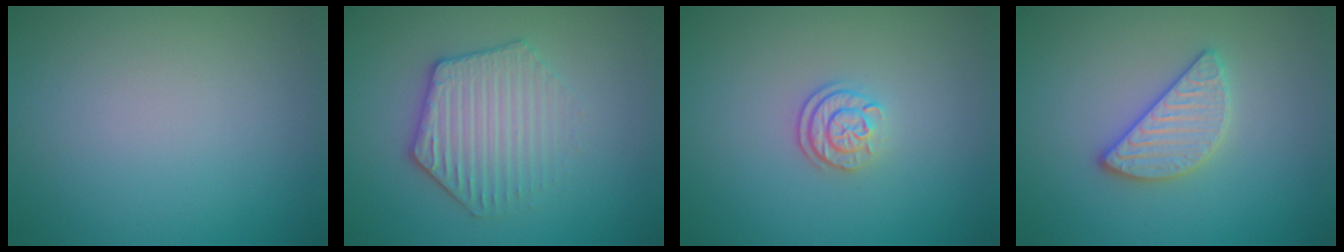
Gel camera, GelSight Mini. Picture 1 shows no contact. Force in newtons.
{"total": 3.9, "press": 3.5, "slide": 1.8}
{"total": 2.1, "press": 1.7, "slide": 1.3}
{"total": 3.0, "press": 2.8, "slide": 1.1}